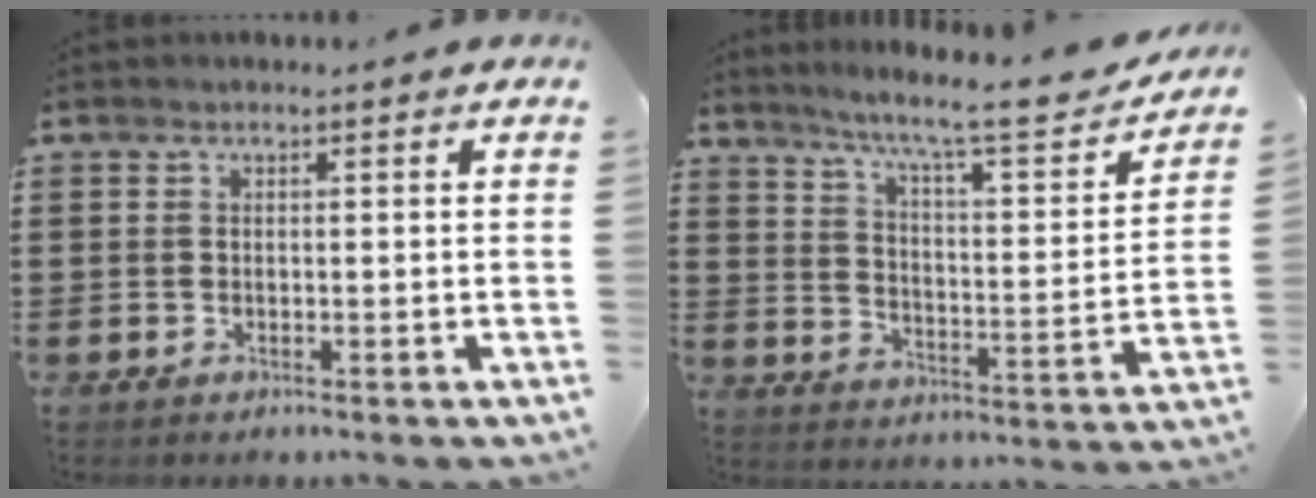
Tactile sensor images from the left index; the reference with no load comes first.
{"total": 8.8, "force": [7.3, 0.2, 4.8], "torque": [-0.107, -0.051, 0.114]}